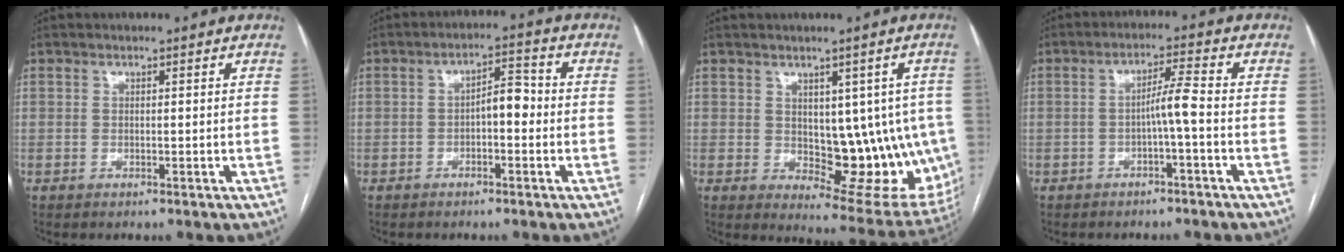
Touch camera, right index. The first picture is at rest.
{"total": 4.1, "force": [-0.6, 1.6, 3.7], "torque": [-0.056, 0.021, -0.009]}
{"total": 13.1, "force": [-0.1, 6.8, 11.2], "torque": [-0.116, 0.002, 0.021]}
{"total": 3.8, "force": [-1.1, -0.4, 3.6], "torque": [-0.063, 0.011, -0.017]}